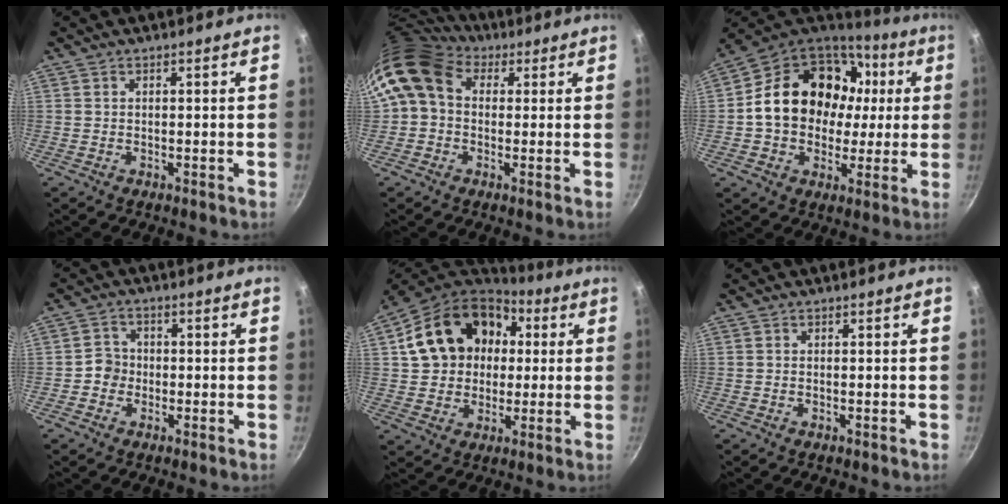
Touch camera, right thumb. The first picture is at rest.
{"total": 10.7, "force": [2.6, 8.4, 6.1], "torque": [-0.100, 0.011, 0.025]}
{"total": 22.6, "force": [2.9, 17.7, 13.9], "torque": [-0.212, 0.037, 0.050]}
{"total": 3.5, "force": [-1.0, 3.2, 1.0], "torque": [0.009, 0.015, -0.025]}
{"total": 19.7, "force": [3.9, 15.6, 11.3], "torque": [-0.180, 0.033, 0.064]}
{"total": 0.0}